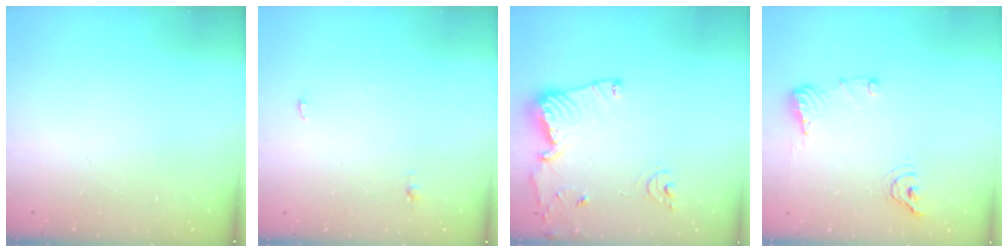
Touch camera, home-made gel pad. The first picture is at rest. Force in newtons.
{"total": 3.7, "press": 3.3, "slide": 1.7}
{"total": 13.4, "press": 13.4, "slide": 1.5}
{"total": 8.9, "press": 8.8, "slide": 1.4}